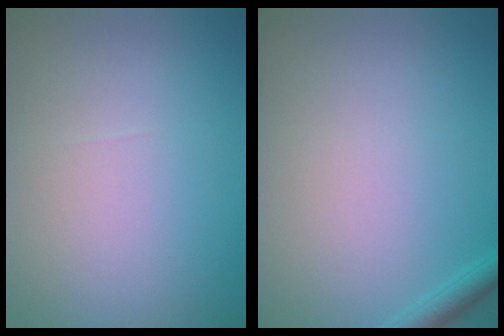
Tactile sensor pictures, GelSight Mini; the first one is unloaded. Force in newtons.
{"total": 1.4, "press": 1.4, "slide": 0.1}